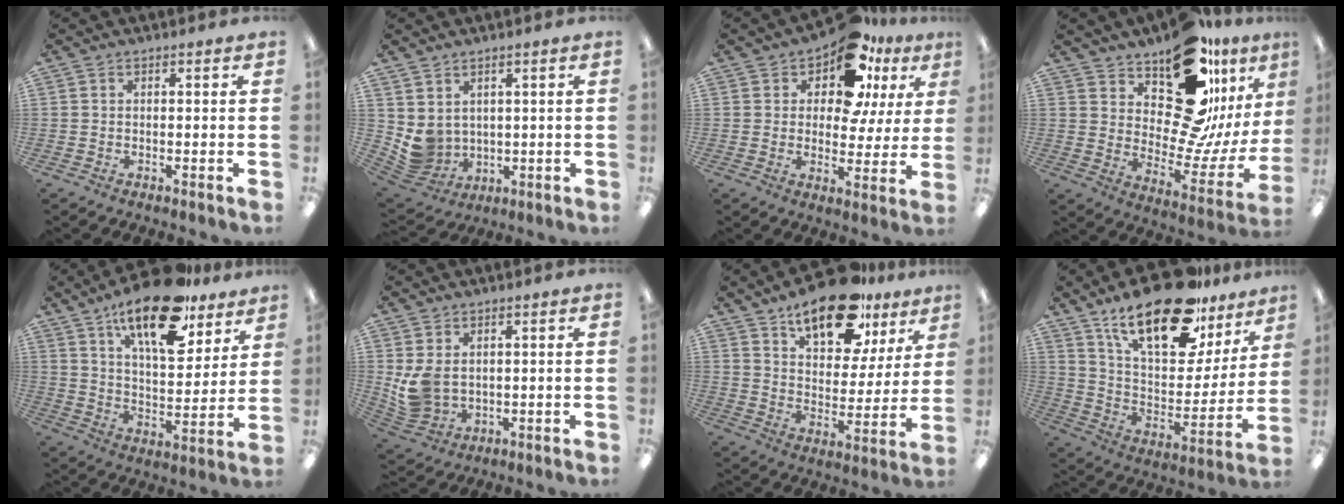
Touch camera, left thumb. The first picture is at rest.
{"total": 6.2, "force": [2.9, 5.3, 1.3], "torque": [-0.058, -0.023, 0.064]}
{"total": 14.2, "force": [9.8, 6.7, 7.8], "torque": [-0.129, -0.056, 0.170]}
{"total": 21.8, "force": [13.9, 9.8, 13.7], "torque": [-0.181, -0.118, 0.238]}
{"total": 19.8, "force": [13.8, 7.5, 12.1], "torque": [-0.197, -0.076, 0.230]}
{"total": 7.7, "force": [2.0, 5.8, 4.7], "torque": [-0.110, -0.003, 0.040]}
{"total": 19.0, "force": [13.4, 8.4, 10.6], "torque": [-0.157, -0.070, 0.226]}
{"total": 25.5, "force": [17.4, 10.3, 15.6], "torque": [-0.244, -0.108, 0.298]}